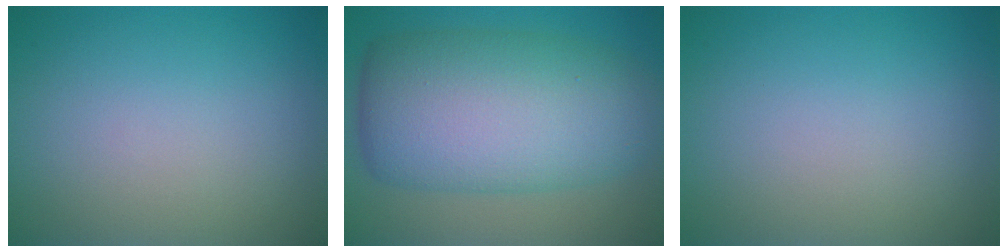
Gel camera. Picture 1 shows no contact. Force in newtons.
{"total": 11.7, "press": 11.7, "slide": 0.0}
{"total": 0.0}